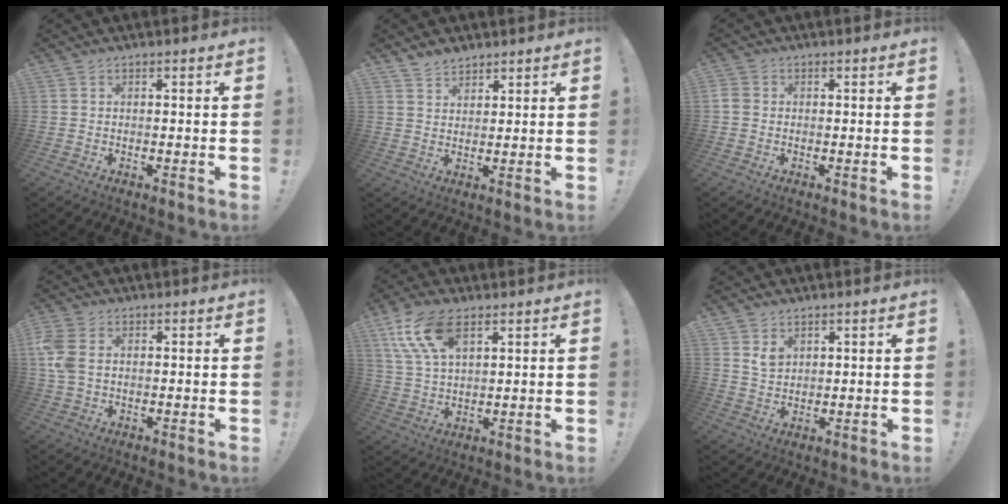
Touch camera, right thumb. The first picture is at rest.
{"total": 3.9, "force": [3.5, 1.7, 0.5], "torque": [-0.007, -0.025, 0.065]}
{"total": 2.2, "force": [-0.2, 1.8, 1.3], "torque": [-0.022, 0.006, -0.002]}
{"total": 6.3, "force": [1.2, 4.2, 4.5], "torque": [-0.111, 0.002, 0.022]}
{"total": 13.1, "force": [6.4, 6.6, 9.4], "torque": [-0.180, -0.016, 0.120]}
{"total": 4.7, "force": [3.1, 3.2, 1.6], "torque": [-0.019, -0.017, 0.056]}